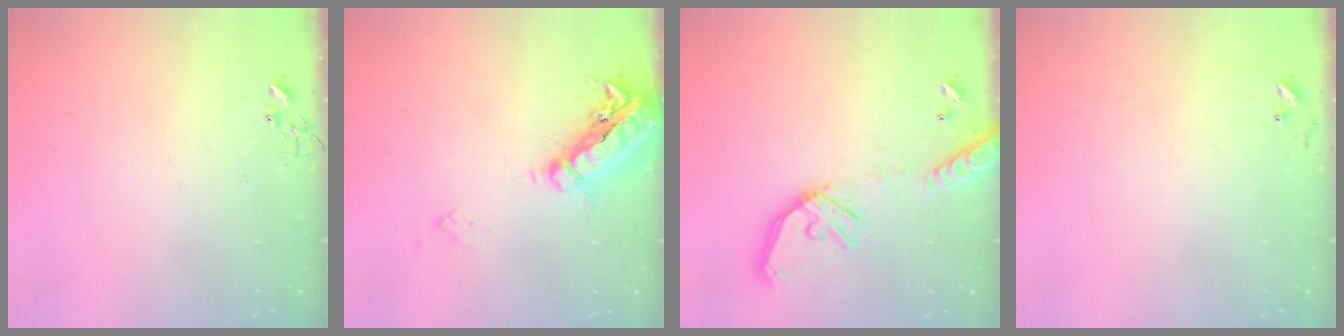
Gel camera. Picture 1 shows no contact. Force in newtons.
{"total": 17.6, "press": 17.3, "slide": 3.5}
{"total": 15.4, "press": 15.1, "slide": 2.8}
{"total": 4.7, "press": 4.7, "slide": 0.4}